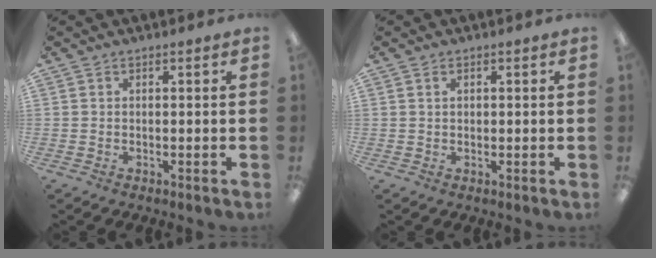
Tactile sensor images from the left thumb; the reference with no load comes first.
{"total": 1.1, "force": [0.5, 0.7, 0.7], "torque": [-0.016, 0.003, 0.008]}